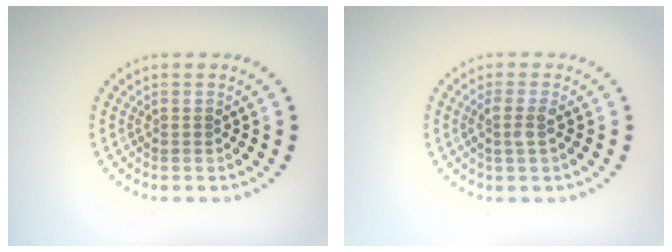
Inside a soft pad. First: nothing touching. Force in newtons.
{"total": 1.5, "press": 1.2, "slide": 0.9}